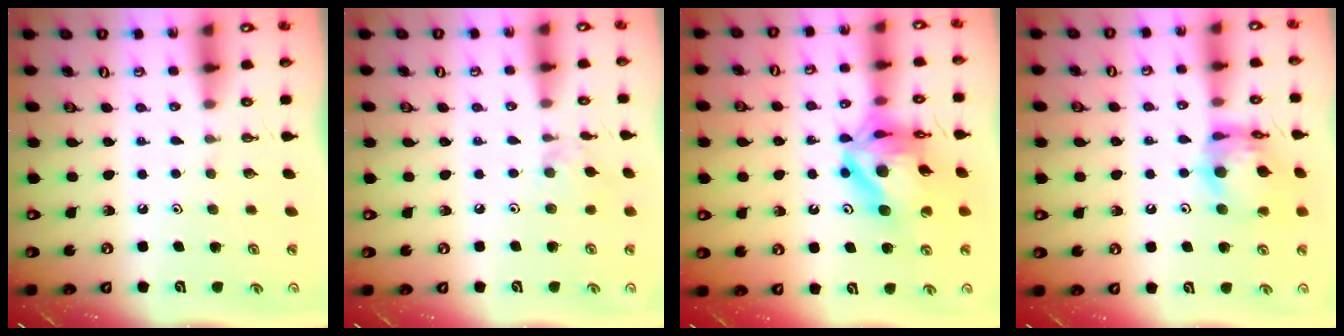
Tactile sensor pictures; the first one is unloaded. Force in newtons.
{"total": 5.1, "press": 5.0, "slide": 0.7}
{"total": 17.8, "press": 17.7, "slide": 2.3}
{"total": 12.1, "press": 12.1, "slide": 1.3}